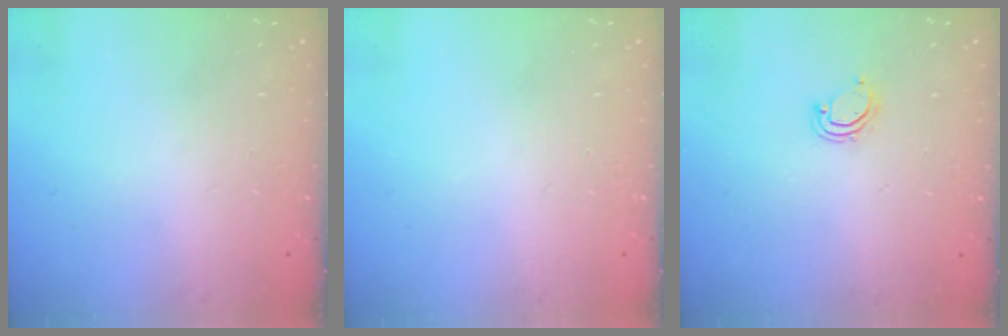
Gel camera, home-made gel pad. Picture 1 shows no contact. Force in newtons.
{"total": 0.0}
{"total": 4.3, "press": 4.3, "slide": 0.5}